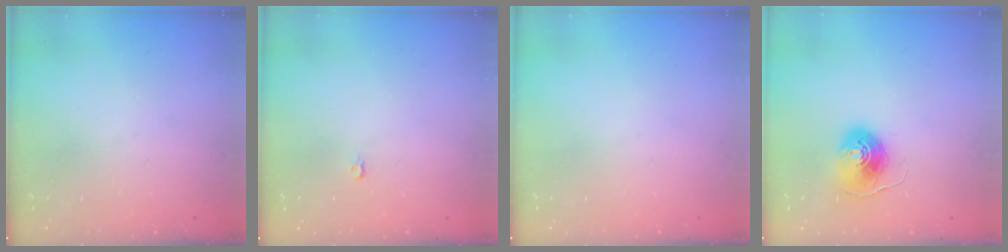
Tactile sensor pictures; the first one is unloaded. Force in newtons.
{"total": 2.2, "press": 2.2, "slide": 0.2}
{"total": 0.0}
{"total": 8.7, "press": 8.7, "slide": 0.5}